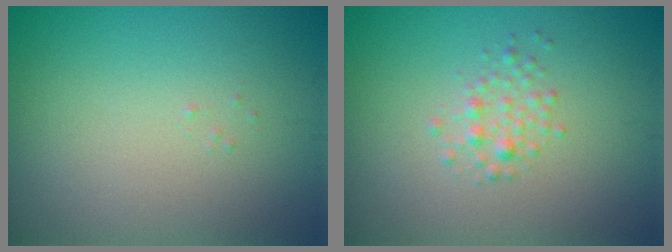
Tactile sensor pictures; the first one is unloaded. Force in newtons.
{"total": 1.6, "press": 1.6, "slide": 0.0}